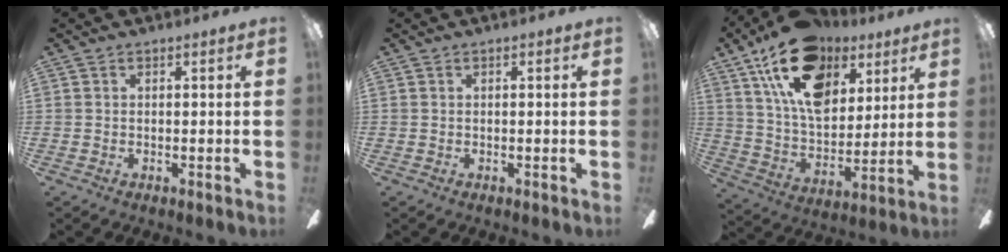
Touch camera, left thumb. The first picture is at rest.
{"total": 0.0}
{"total": 20.4, "force": [11.5, 12.1, 11.8], "torque": [-0.217, -0.046, 0.207]}